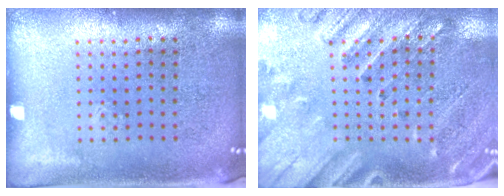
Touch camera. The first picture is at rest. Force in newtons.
{"total": 2.5, "press": 2.1, "slide": 1.4}